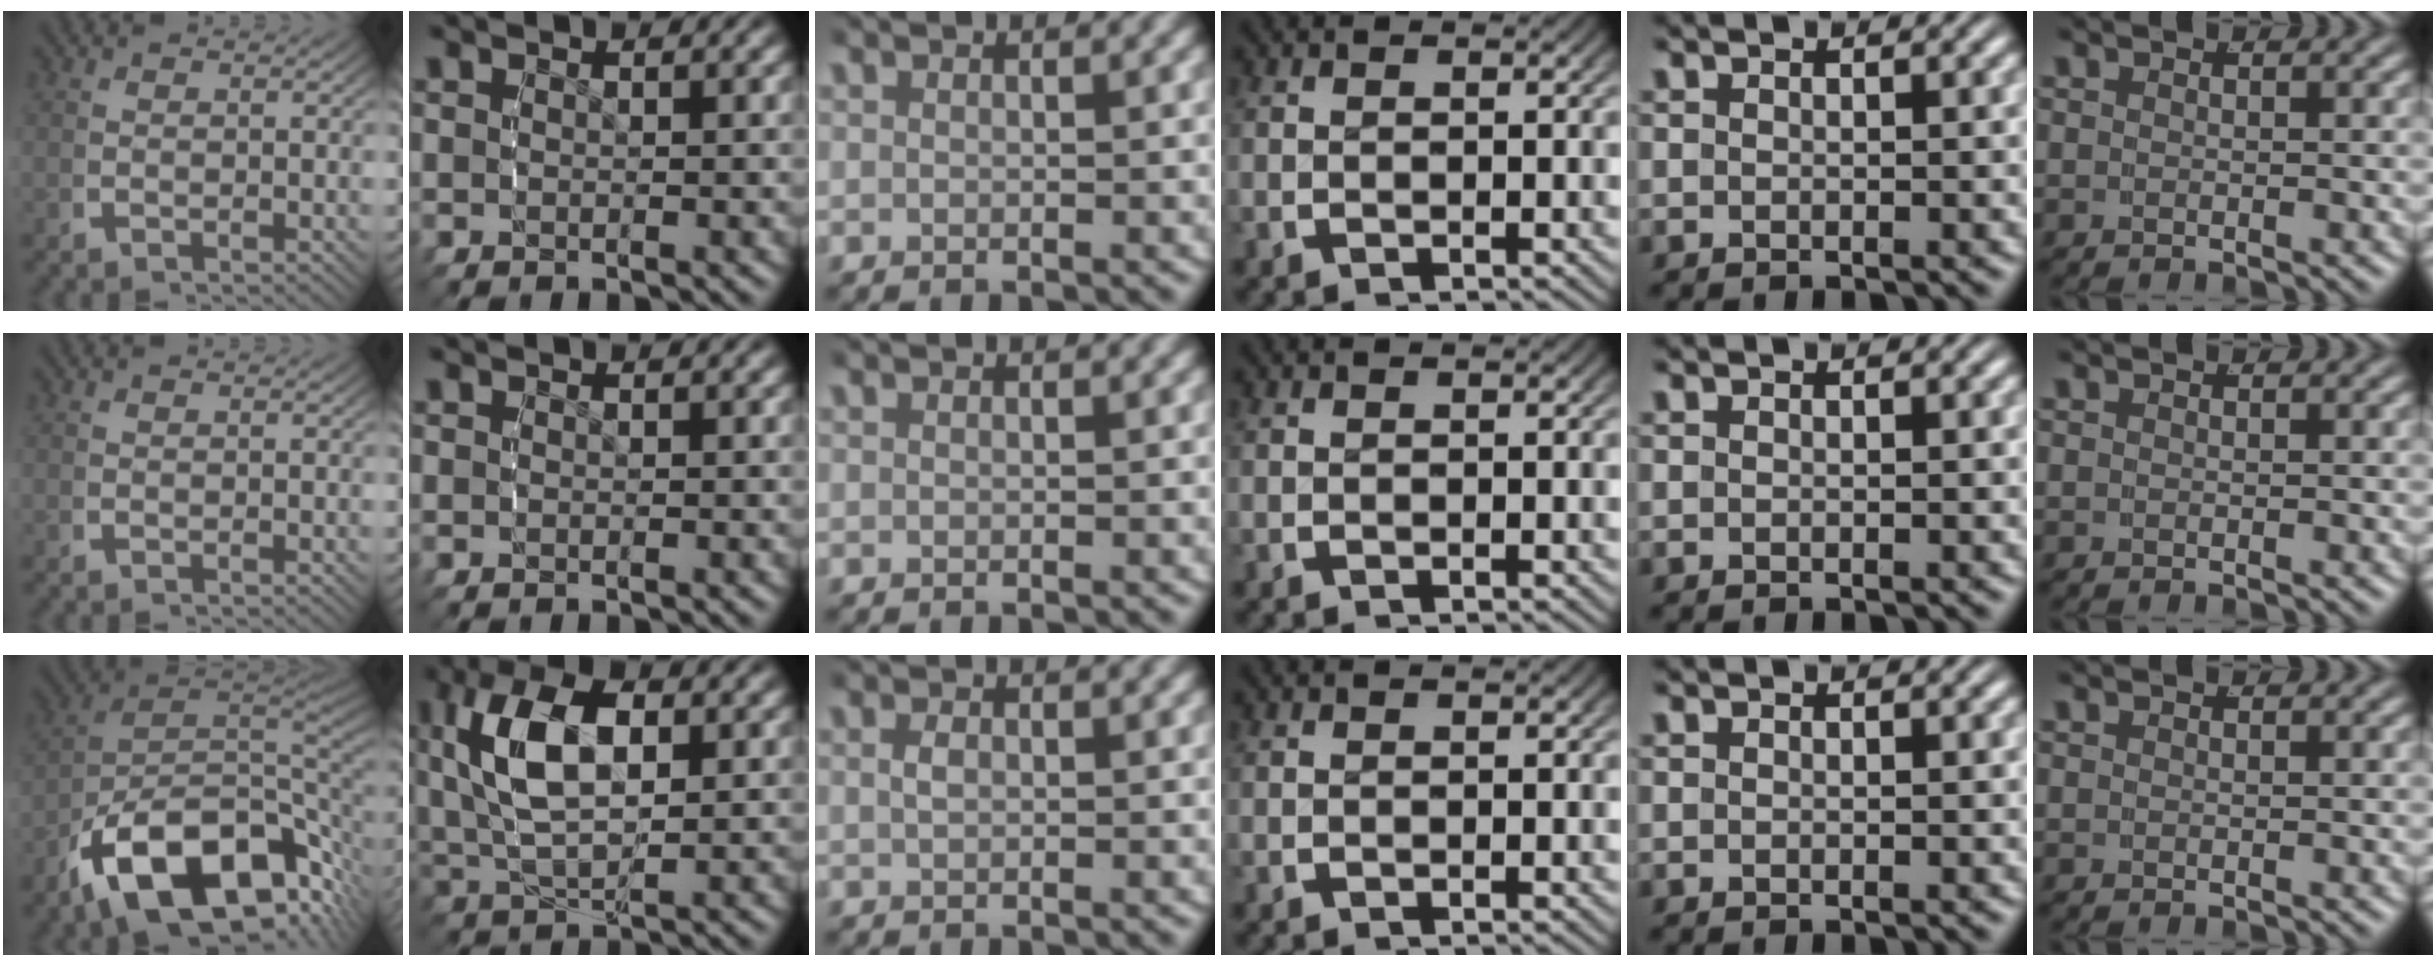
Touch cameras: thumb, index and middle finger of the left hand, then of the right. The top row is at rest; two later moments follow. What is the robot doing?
{"motion": "grasp_and_lifting", "object": "bowl"}